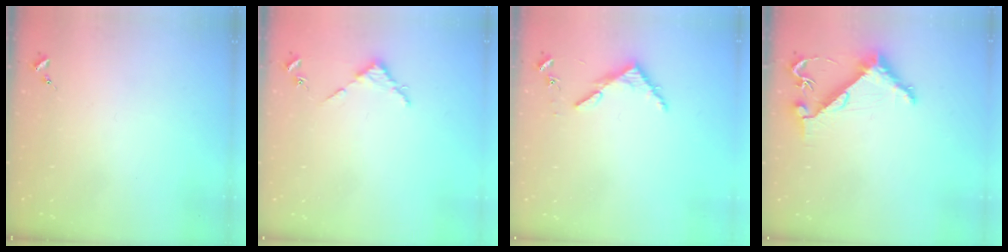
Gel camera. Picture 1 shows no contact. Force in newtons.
{"total": 2.7, "press": 2.7, "slide": 0.3}
{"total": 3.9, "press": 3.9, "slide": 0.3}
{"total": 6.3, "press": 6.3, "slide": 0.6}